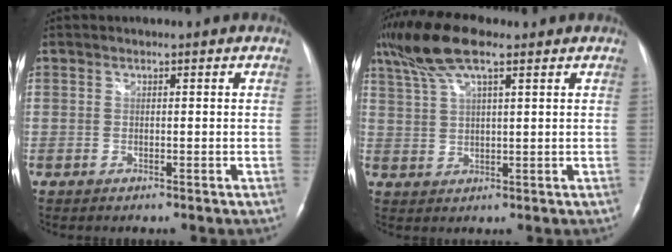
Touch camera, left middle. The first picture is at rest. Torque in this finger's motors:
{"motor_torque": [1.12, -0.95, 0.16, 0.10]}